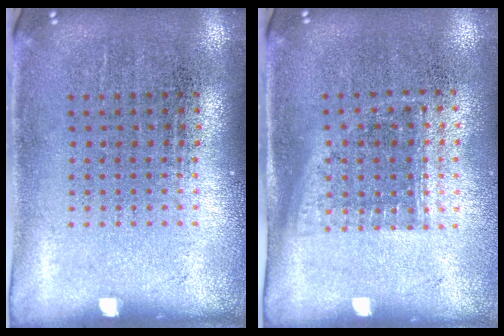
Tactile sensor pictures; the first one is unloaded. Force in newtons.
{"total": 1.1, "press": 0.8, "slide": 0.8}